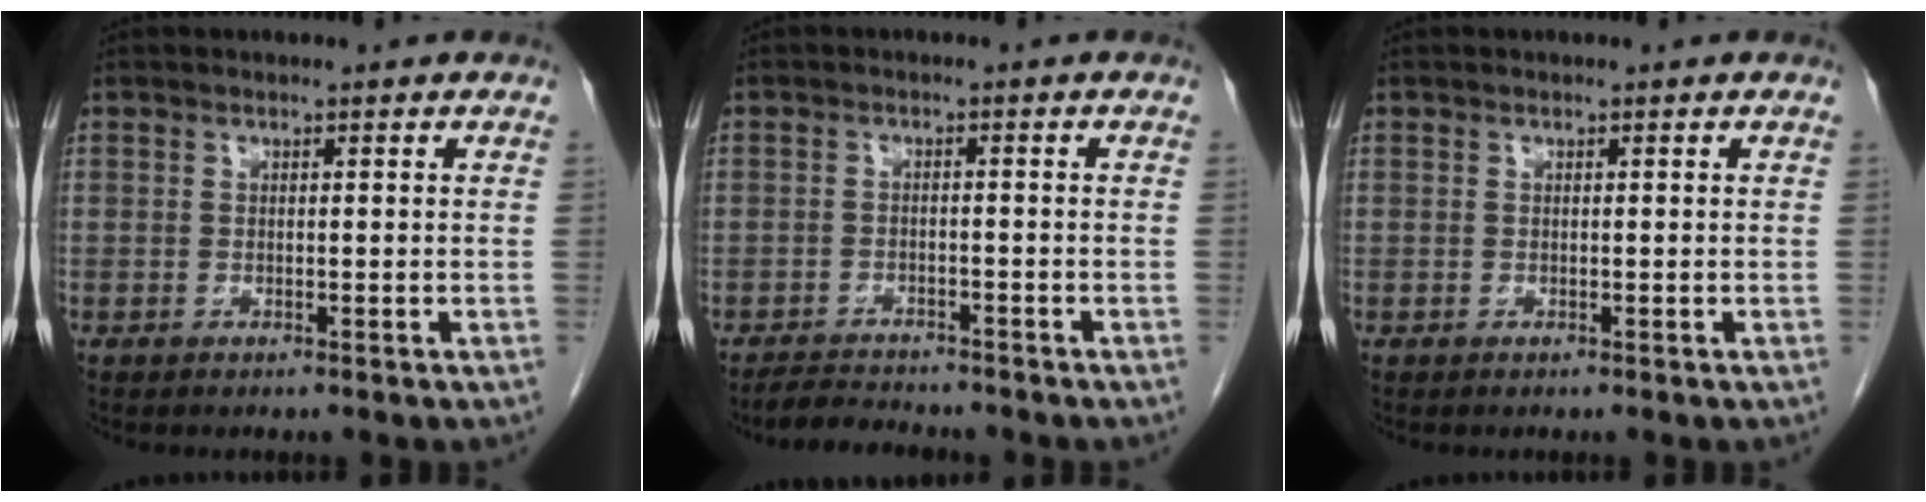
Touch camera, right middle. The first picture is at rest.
{"total": 4.5, "force": [-4.3, 1.0, 0.9], "torque": [-0.018, -0.012, -0.071]}
{"total": 0.0}